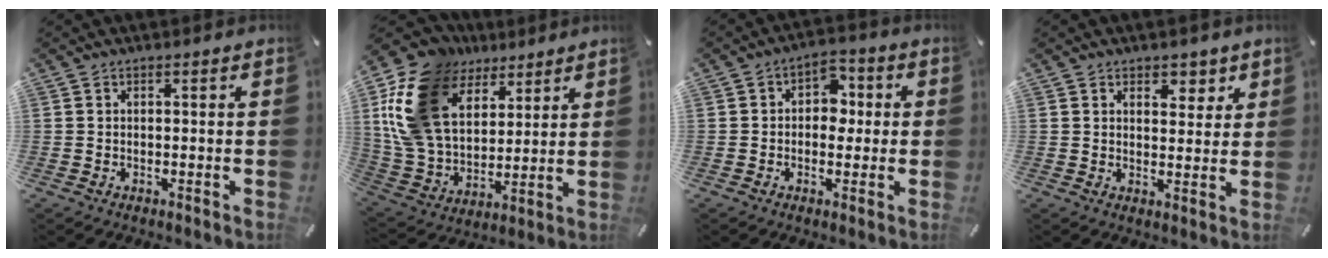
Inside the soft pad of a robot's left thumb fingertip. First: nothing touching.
{"total": 19.3, "force": [8.1, 14.1, 10.4], "torque": [-0.233, -0.029, 0.152]}
{"total": 6.3, "force": [-0.1, 5.0, 3.9], "torque": [-0.046, 0.005, -0.008]}
{"total": 4.2, "force": [2.5, 3.2, 0.9], "torque": [0.011, -0.017, 0.037]}